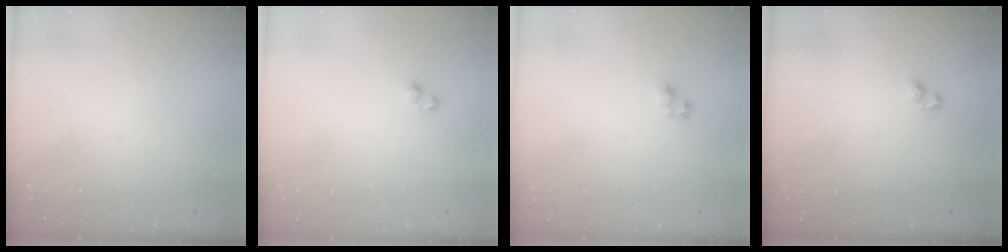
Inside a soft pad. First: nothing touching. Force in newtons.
{"total": 2.9, "press": 2.9, "slide": 0.3}
{"total": 4.2, "press": 4.1, "slide": 0.6}
{"total": 2.9, "press": 2.9, "slide": 0.6}